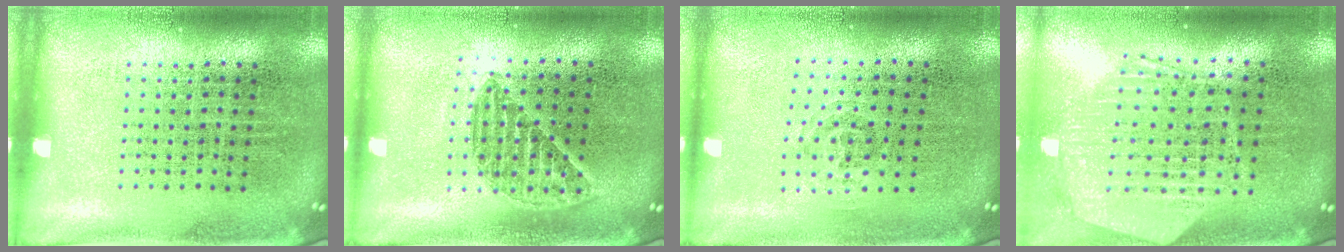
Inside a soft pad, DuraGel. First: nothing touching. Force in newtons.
{"total": 1.2, "press": 1.1, "slide": 0.5}
{"total": 0.9, "press": 0.6, "slide": 0.7}
{"total": 1.4, "press": 1.4, "slide": 0.3}